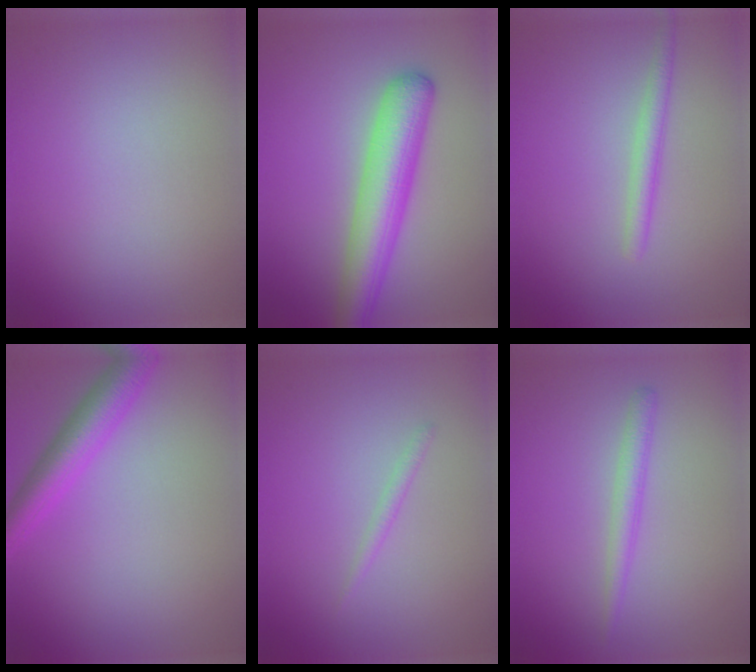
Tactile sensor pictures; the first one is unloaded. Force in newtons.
{"total": 5.9, "press": 5.9, "slide": 0.2}
{"total": 1.8, "press": 1.8, "slide": 0.1}
{"total": 4.0, "press": 4.0, "slide": 0.1}
{"total": 0.8, "press": 0.8, "slide": 0.0}
{"total": 1.7, "press": 1.7, "slide": 0.0}